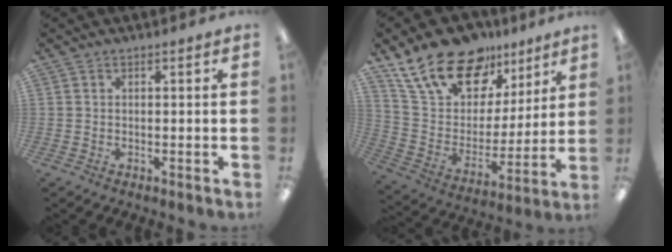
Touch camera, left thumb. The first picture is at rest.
{"total": 20.5, "force": [14.8, 11.0, 8.9], "torque": [-0.173, -0.087, 0.272]}